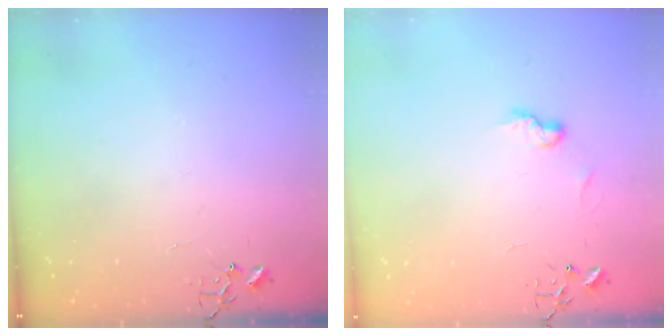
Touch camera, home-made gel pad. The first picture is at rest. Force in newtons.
{"total": 6.7, "press": 6.7, "slide": 0.4}